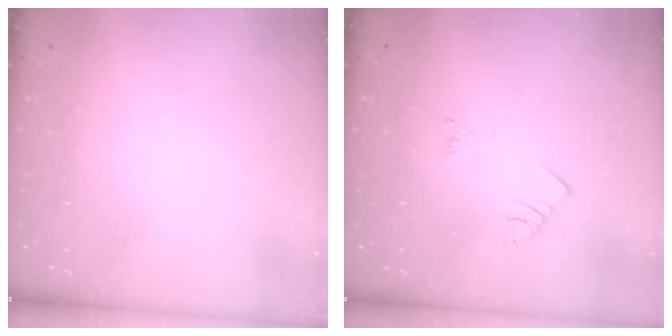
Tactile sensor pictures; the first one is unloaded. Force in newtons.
{"total": 1.4, "press": 1.4, "slide": 0.3}